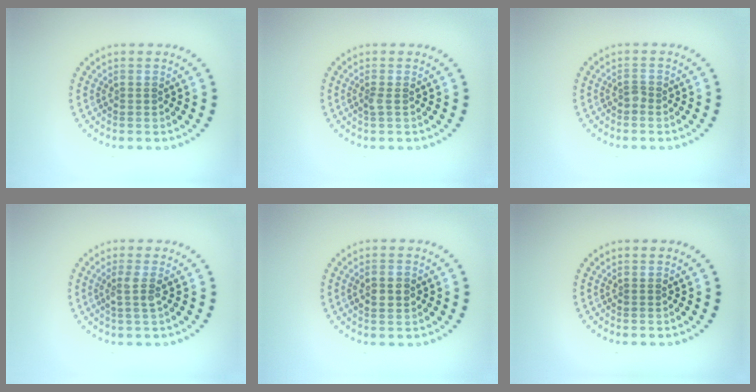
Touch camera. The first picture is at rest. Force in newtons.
{"total": 0.8, "press": 0.6, "slide": 0.5}
{"total": 0.8, "press": 0.5, "slide": 0.6}
{"total": 1.7, "press": 1.3, "slide": 1.2}
{"total": 2.1, "press": 2.1, "slide": 0.2}
{"total": 0.0}